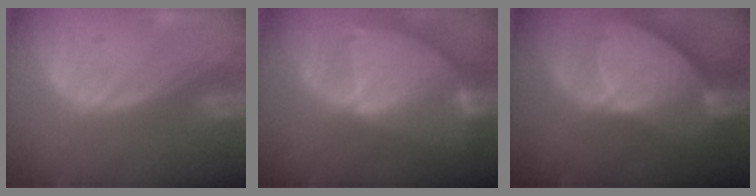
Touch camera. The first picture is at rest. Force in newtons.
{"total": 9.4, "press": 8.1, "slide": 4.8}
{"total": 10.3, "press": 9.0, "slide": 5.0}